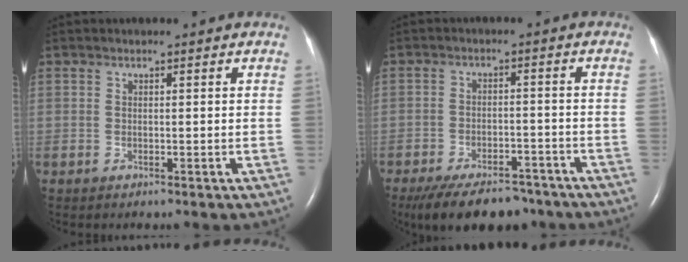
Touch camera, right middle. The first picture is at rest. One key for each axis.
{"total": 12.9, "fx": -10.3, "fy": 5.2, "fz": 5.8, "tx": -0.102, "ty": -0.005, "tz": -0.151}